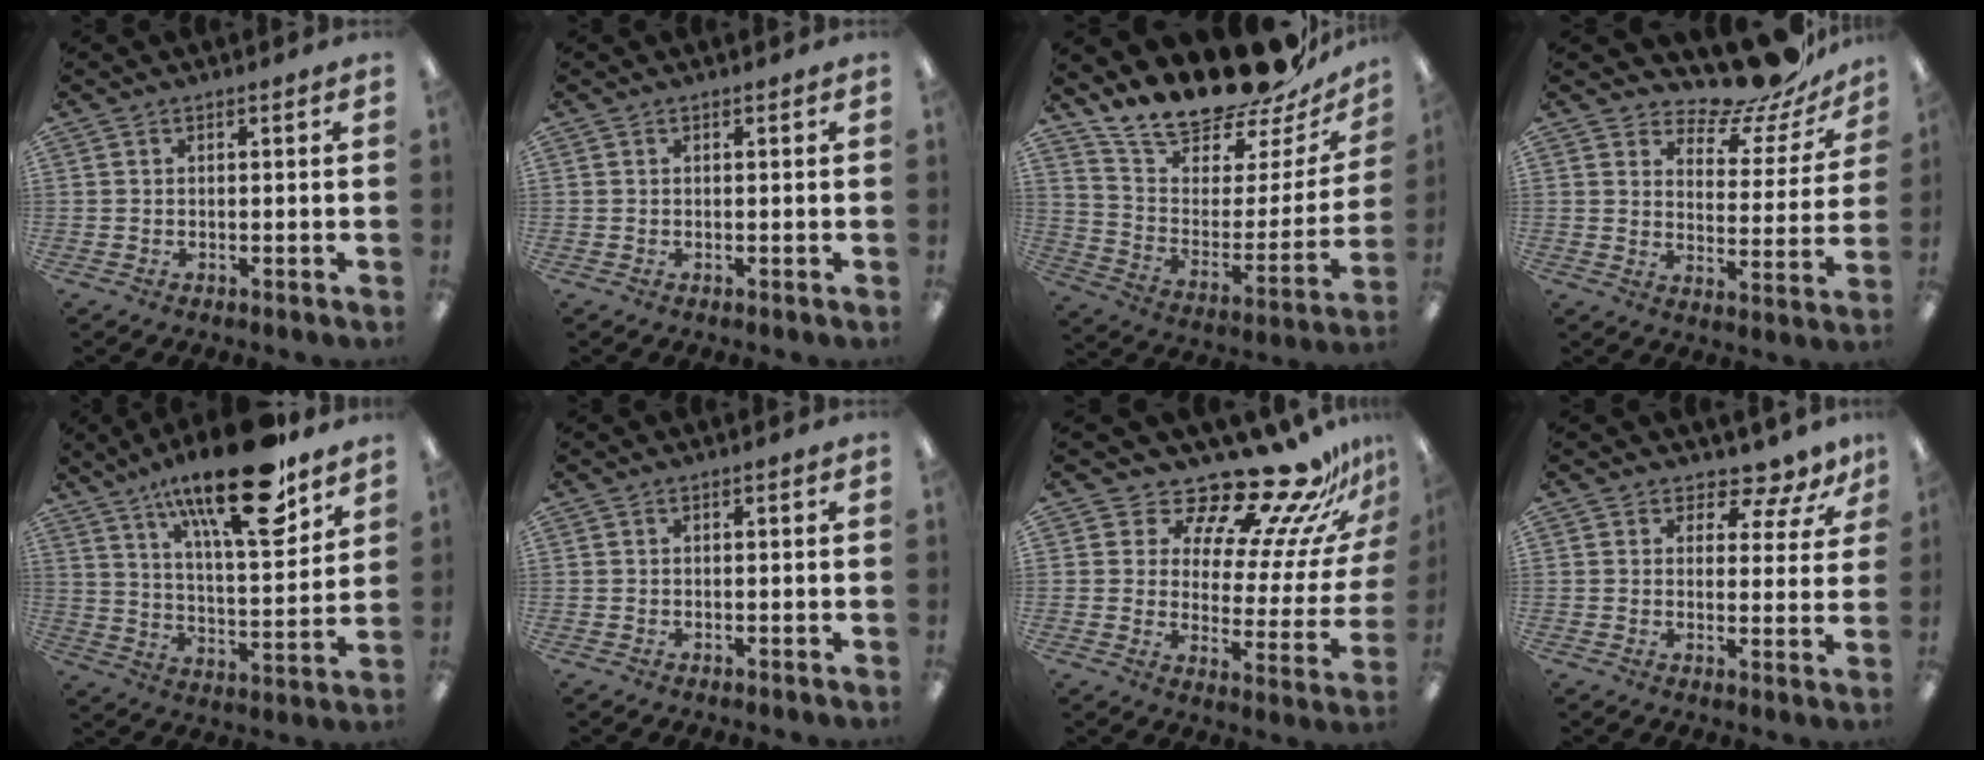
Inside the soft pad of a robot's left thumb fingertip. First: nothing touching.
{"total": 0.0}
{"total": 20.6, "force": [18.8, 5.3, 6.4], "torque": [-0.114, -0.159, 0.328]}
{"total": 13.6, "force": [12.4, 3.8, 4.2], "torque": [-0.063, -0.105, 0.215]}
{"total": 23.4, "force": [15.2, 7.0, 16.3], "torque": [-0.257, -0.084, 0.245]}
{"total": 0.0}
{"total": 18.7, "force": [16.6, 4.5, 7.3], "torque": [-0.113, -0.146, 0.274]}
{"total": 6.4, "force": [5.2, 2.5, 2.5], "torque": [-0.030, -0.040, 0.091]}